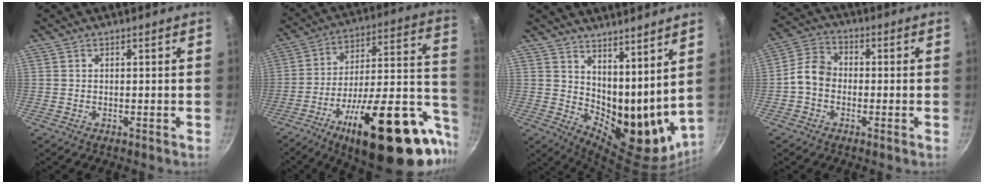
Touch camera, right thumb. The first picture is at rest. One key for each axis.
{"total": 33.1, "fx": -11.0, "fy": 12.5, "fz": 28.6, "tx": -0.374, "ty": 0.048, "tz": -0.161}
{"total": 18.0, "fx": 9.3, "fy": 9.1, "fz": 12.5, "tx": -0.147, "ty": -0.070, "tz": 0.167}
{"total": 6.4, "fx": -1.3, "fy": 5.0, "fz": 3.7, "tx": -0.052, "ty": 0.025, "tz": -0.043}